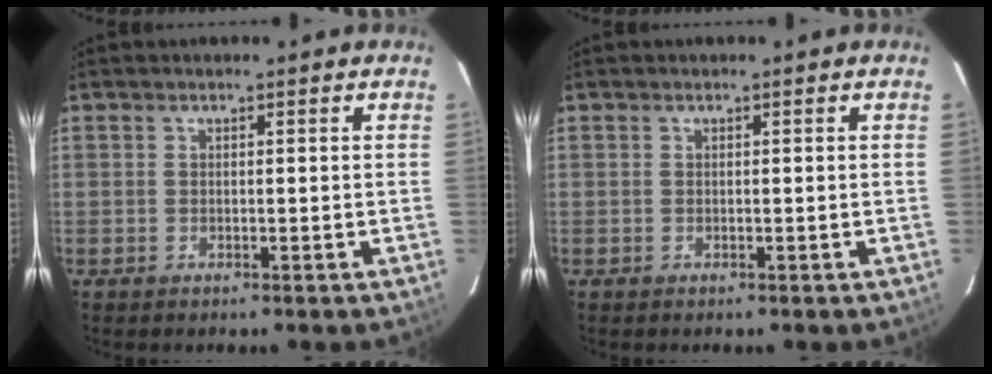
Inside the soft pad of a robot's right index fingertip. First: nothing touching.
{"total": 0.0}